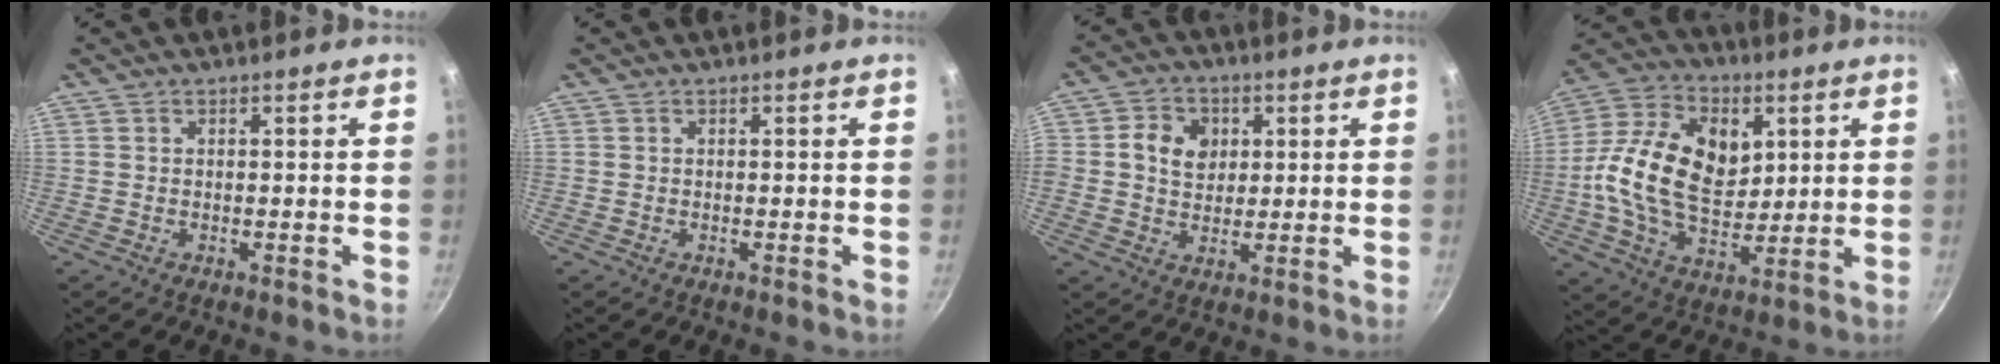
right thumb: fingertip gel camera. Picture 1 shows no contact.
{"total": 0.0}
{"total": 7.0, "force": [1.5, 6.0, 3.3], "torque": [-0.032, -0.005, 0.013]}
{"total": 19.3, "force": [2.9, 12.8, 14.1], "torque": [-0.237, 0.002, 0.040]}